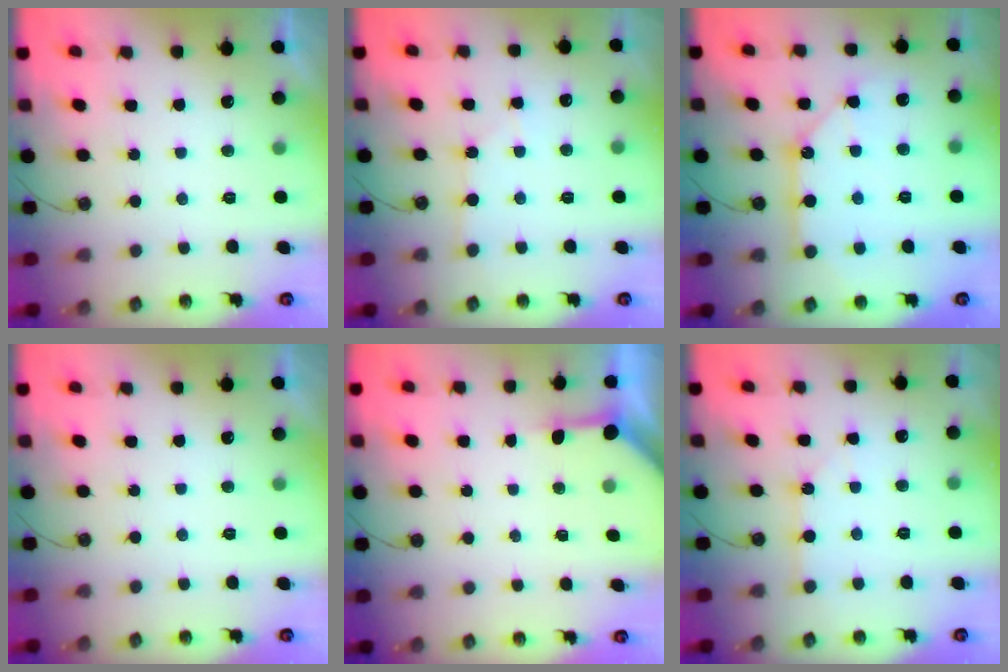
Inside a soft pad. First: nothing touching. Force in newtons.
{"total": 3.0, "press": 3.0, "slide": 0.4}
{"total": 10.5, "press": 10.5, "slide": 1.2}
{"total": 0.0}
{"total": 3.6, "press": 3.5, "slide": 0.5}
{"total": 1.8, "press": 1.8, "slide": 0.1}